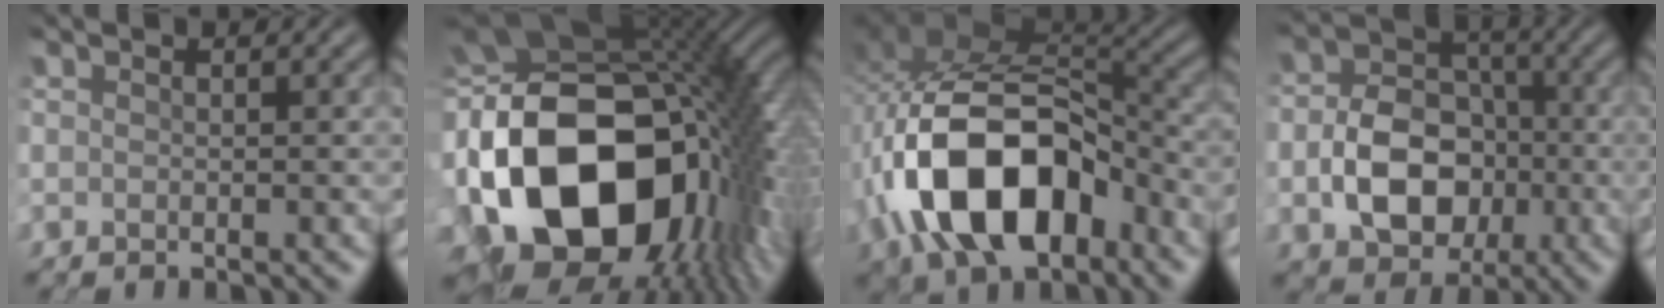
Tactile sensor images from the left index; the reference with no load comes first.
{"total": 19.8, "force": [-2.8, 12.8, 14.8], "torque": [-0.323, -0.012, -0.031]}
{"total": 12.8, "force": [-5.1, 7.1, 9.4], "torque": [-0.181, 0.004, -0.096]}
{"total": 7.5, "force": [-2.0, 5.4, 4.7], "torque": [-0.084, -0.001, -0.032]}